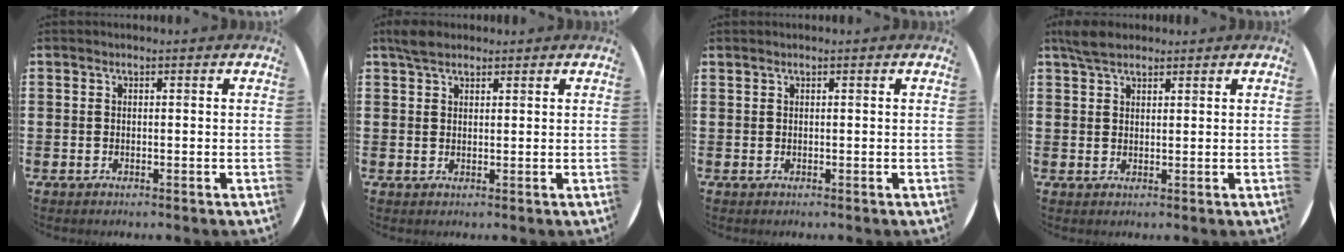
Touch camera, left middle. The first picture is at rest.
{"total": 2.8, "force": [2.4, 1.2, 0.9], "torque": [-0.014, 0.004, 0.043]}
{"total": 0.0}
{"total": 3.7, "force": [3.1, 1.5, 1.4], "torque": [-0.024, 0.002, 0.057]}